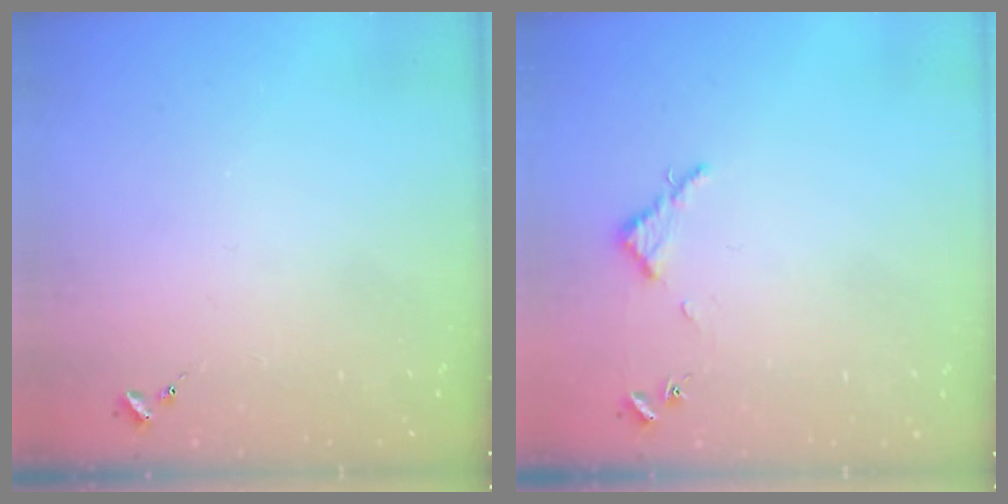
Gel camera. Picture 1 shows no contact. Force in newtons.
{"total": 2.8, "press": 2.8, "slide": 0.3}